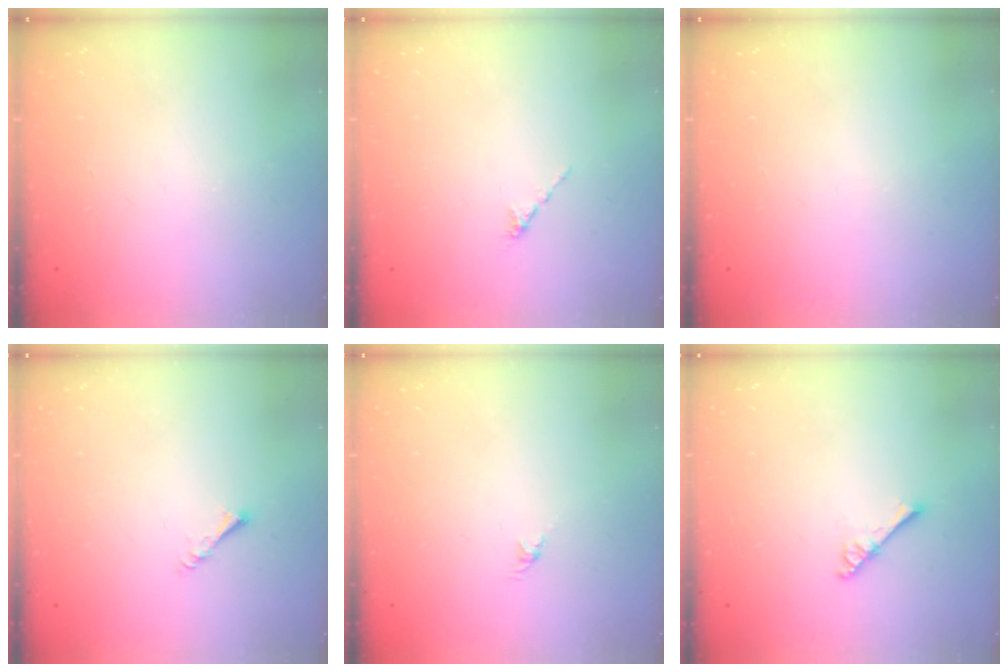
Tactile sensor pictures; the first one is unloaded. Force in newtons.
{"total": 0.0}
{"total": 0.0}
{"total": 1.6, "press": 1.6, "slide": 0.3}
{"total": 0.0}
{"total": 2.5, "press": 2.5, "slide": 0.3}